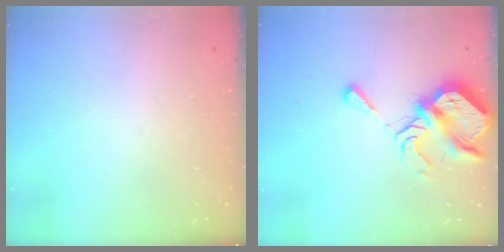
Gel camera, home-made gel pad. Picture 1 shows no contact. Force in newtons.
{"total": 8.4, "press": 8.3, "slide": 1.2}